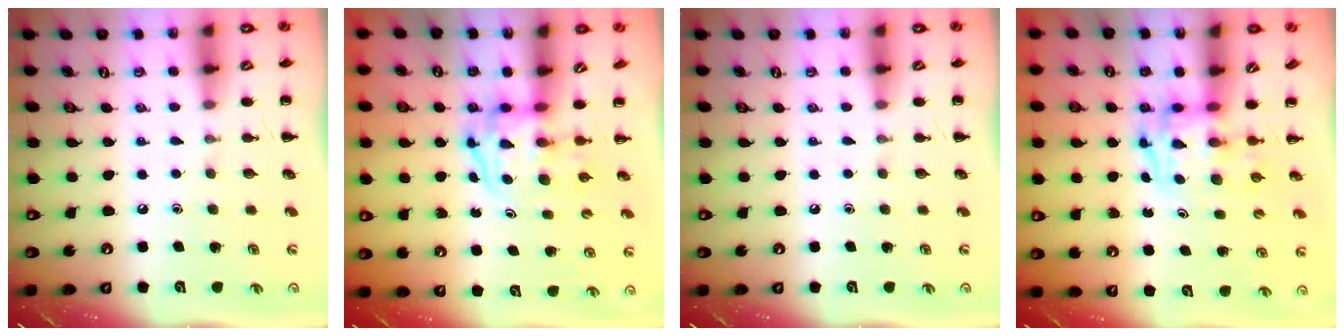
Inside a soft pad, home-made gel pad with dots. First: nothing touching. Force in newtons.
{"total": 3.8, "press": 3.8, "slide": 0.6}
{"total": 0.0}
{"total": 3.3, "press": 3.2, "slide": 0.6}